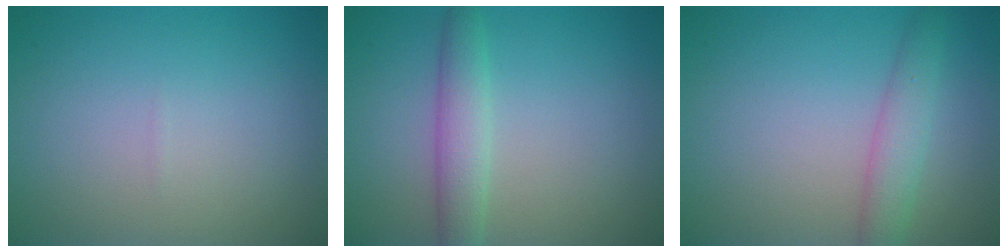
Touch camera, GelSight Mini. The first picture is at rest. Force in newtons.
{"total": 2.9, "press": 2.9, "slide": 0.0}
{"total": 2.8, "press": 2.8, "slide": 0.1}